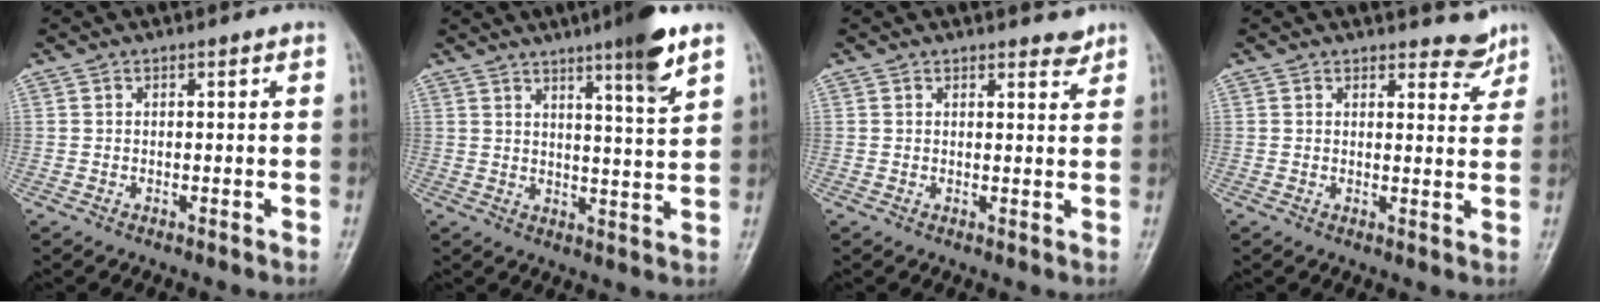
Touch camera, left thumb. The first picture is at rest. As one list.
[{"total": 9.1, "force": [5.7, 0.6, 7.0], "torque": [-0.098, -0.033, 0.083]}, {"total": 1.9, "force": [1.7, 0.6, 0.4], "torque": [0.006, -0.014, 0.021]}, {"total": 3.6, "force": [3.2, 1.5, 0.8], "torque": [0.007, -0.028, 0.037]}]